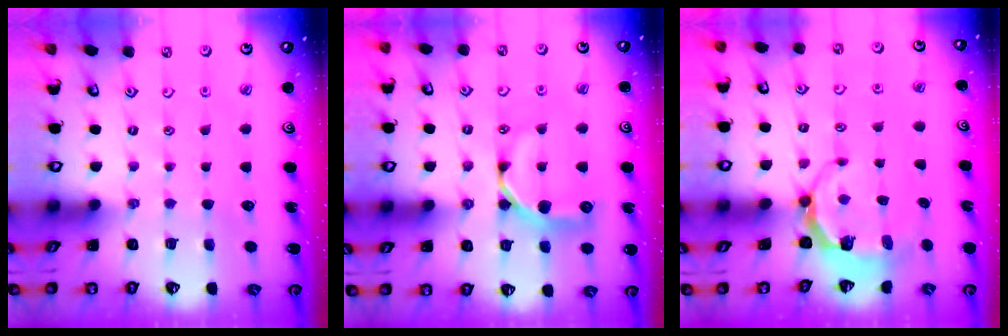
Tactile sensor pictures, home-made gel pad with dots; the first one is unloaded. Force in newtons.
{"total": 9.9, "press": 9.9, "slide": 0.3}
{"total": 5.6, "press": 4.5, "slide": 3.3}